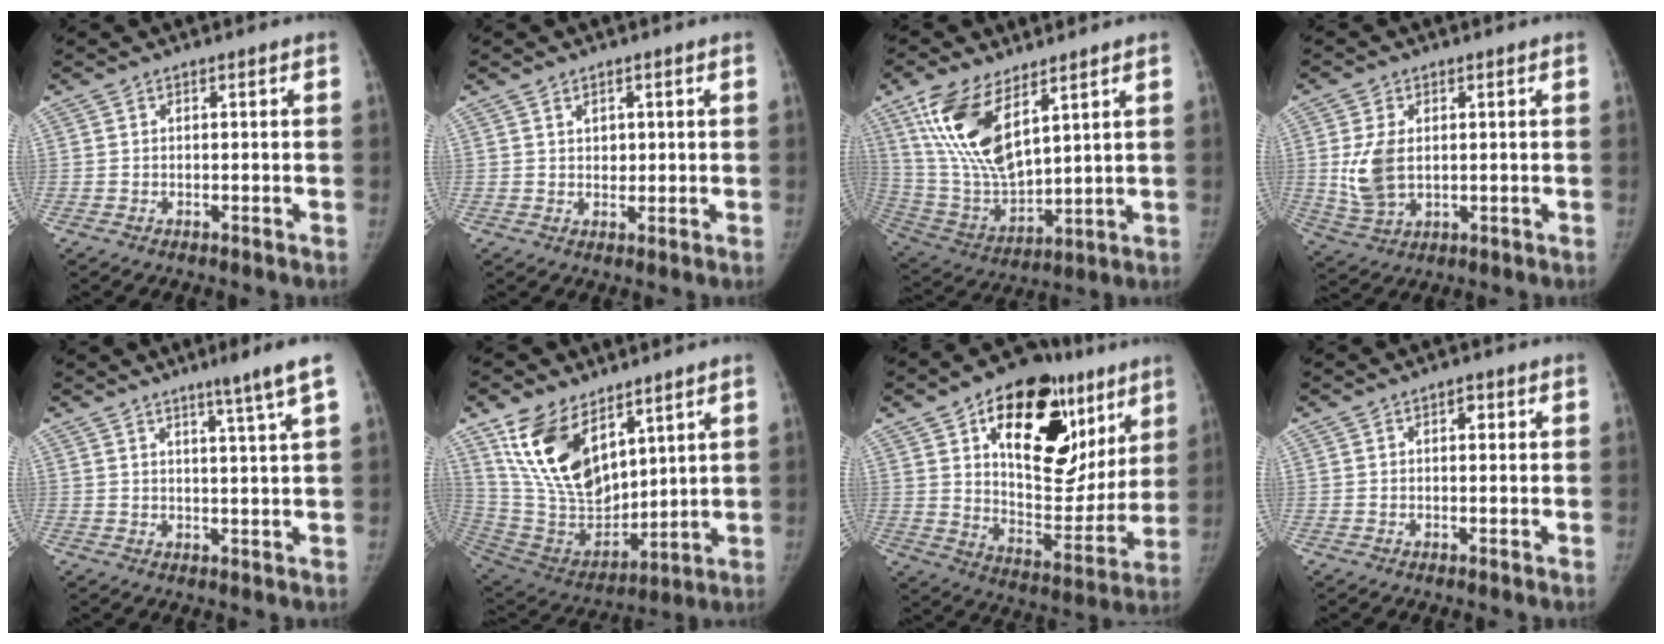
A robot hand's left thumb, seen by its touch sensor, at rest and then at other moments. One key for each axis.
{"total": 2.4, "fx": 1.1, "fy": 1.8, "fz": 1.2, "tx": -0.005, "ty": -0.007, "tz": 0.021}
{"total": 16.8, "fx": 8.8, "fy": 7.2, "fz": 12.4, "tx": -0.233, "ty": -0.040, "tz": 0.184}
{"total": 7.9, "fx": 0.8, "fy": 5.1, "fz": 6.0, "tx": -0.115, "ty": -0.006, "tz": 0.029}
{"total": 6.0, "fx": 3.7, "fy": -1.1, "fz": 4.6, "tx": -0.069, "ty": -0.024, "tz": 0.056}
{"total": 18.9, "fx": 10.6, "fy": 10.1, "fz": 11.8, "tx": -0.186, "ty": -0.059, "tz": 0.224}
{"total": 28.5, "fx": 12.8, "fy": 15.6, "fz": 20.2, "tx": -0.244, "ty": -0.016, "tz": 0.202}
{"total": 1.9, "fx": 0.7, "fy": 1.1, "fz": 1.4, "tx": -0.013, "ty": 0.001, "tz": 0.007}